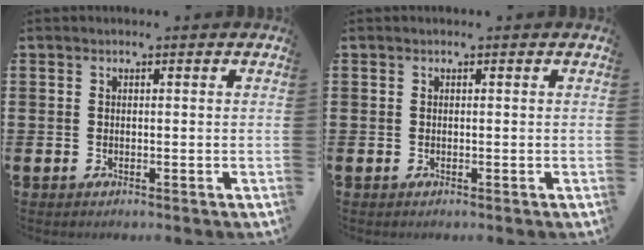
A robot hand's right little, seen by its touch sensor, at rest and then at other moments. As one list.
[{"total": 0.0}]